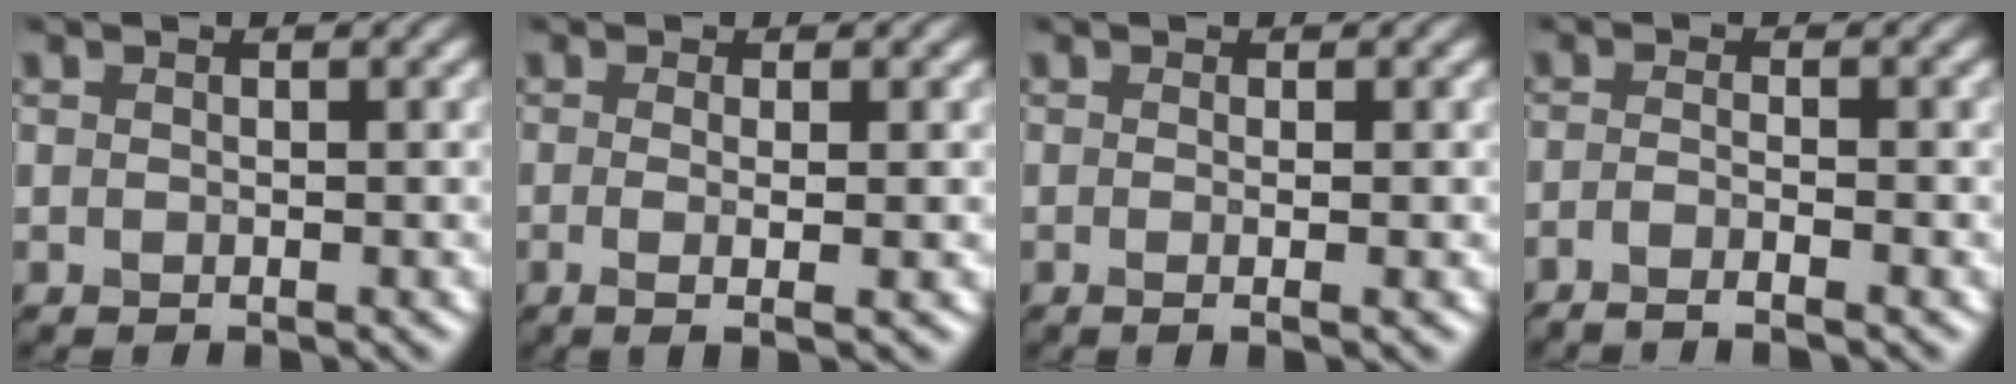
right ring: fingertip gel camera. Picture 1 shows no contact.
{"total": 3.2, "force": [-0.2, 1.0, 3.0], "torque": [-0.043, -0.004, -0.010]}
{"total": 2.2, "force": [-0.1, 0.8, 2.1], "torque": [-0.020, -0.005, -0.017]}
{"total": 2.8, "force": [-1.7, 0.6, 2.1], "torque": [-0.035, -0.006, -0.036]}